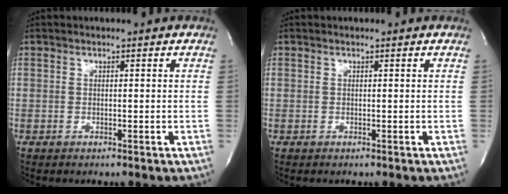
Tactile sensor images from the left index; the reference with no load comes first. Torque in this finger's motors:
{"motor_torque": [-0.14, -0.03, 0.00, -0.01]}